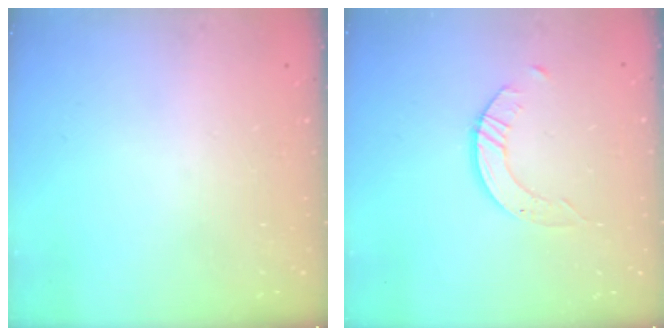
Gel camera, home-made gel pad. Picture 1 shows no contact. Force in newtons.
{"total": 3.0, "press": 3.0, "slide": 0.2}